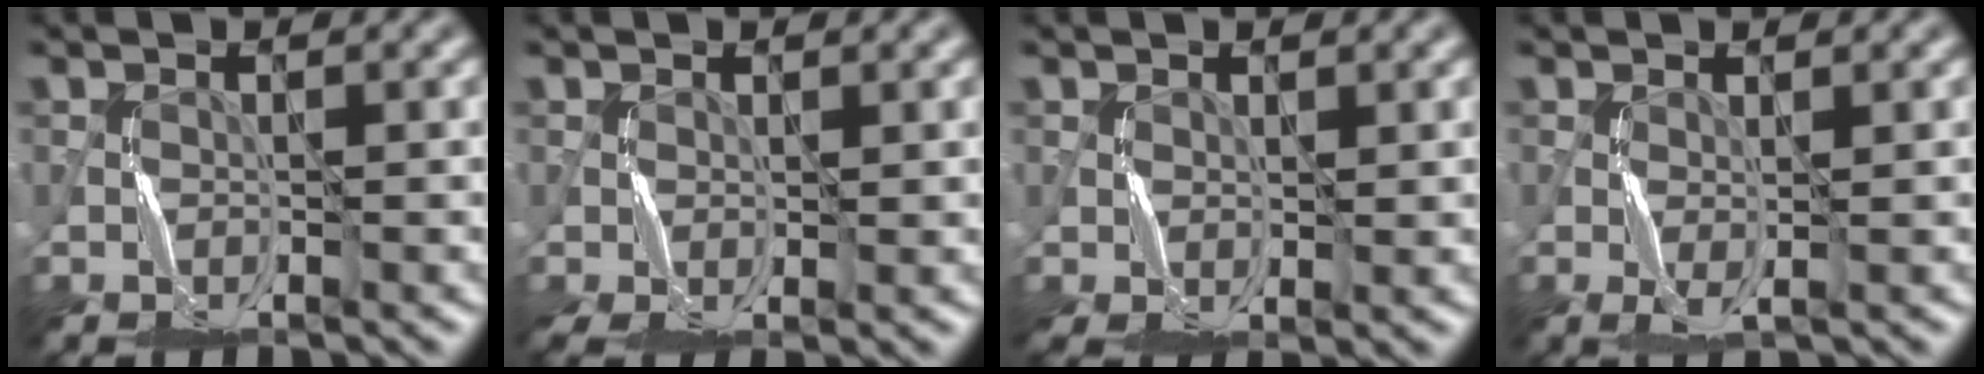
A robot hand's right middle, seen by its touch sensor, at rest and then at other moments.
{"total": 2.4, "force": [0.0, 1.1, 2.1], "torque": [-0.055, -0.001, 0.000]}
{"total": 1.8, "force": [0.6, 0.8, 1.4], "torque": [-0.038, -0.002, 0.015]}
{"total": 1.3, "force": [0.1, 0.3, 1.3], "torque": [-0.032, -0.003, 0.004]}